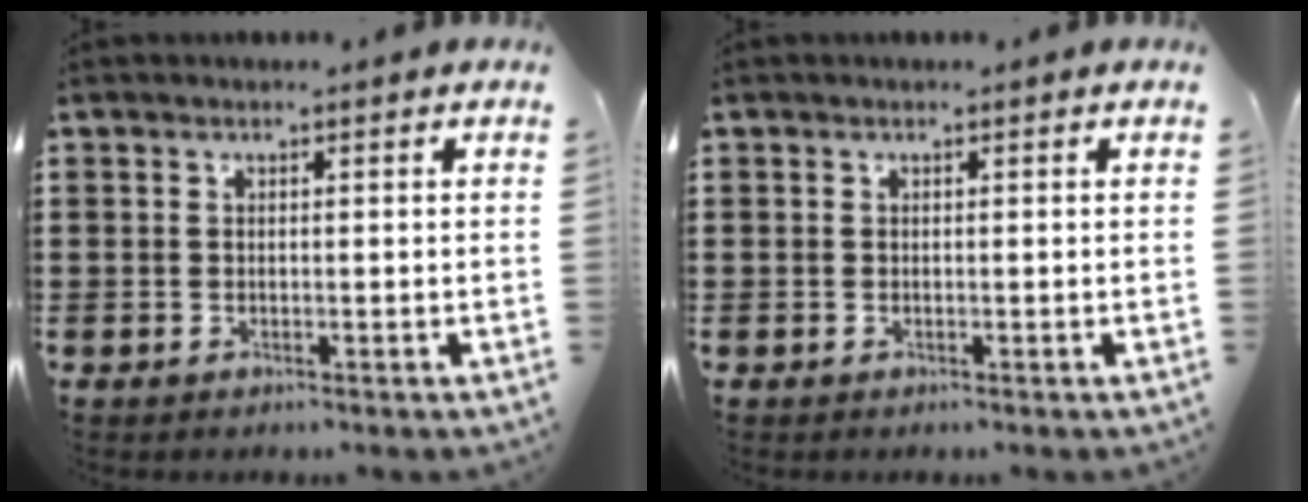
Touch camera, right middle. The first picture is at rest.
{"total": 0.0}